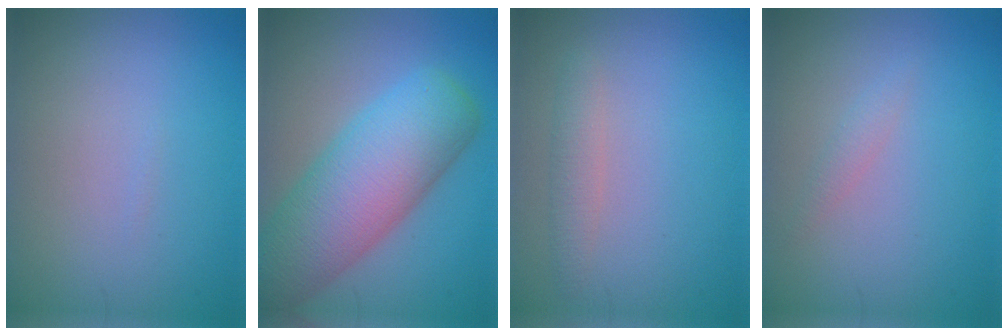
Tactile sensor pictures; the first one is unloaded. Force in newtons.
{"total": 10.2, "press": 10.2, "slide": 0.3}
{"total": 1.6, "press": 1.6, "slide": 0.0}
{"total": 1.0, "press": 1.0, "slide": 0.0}